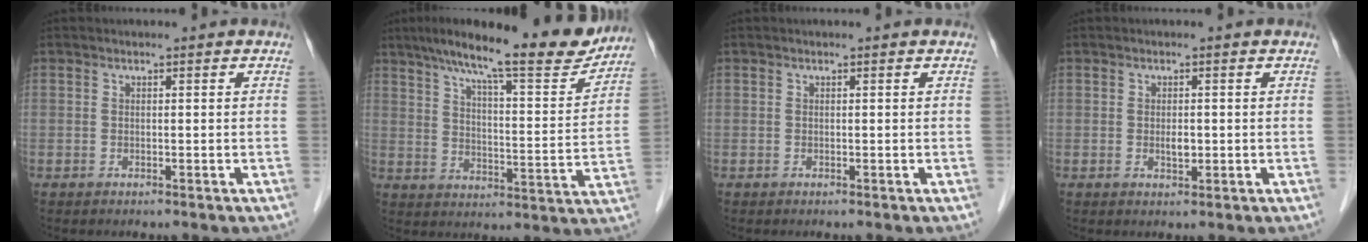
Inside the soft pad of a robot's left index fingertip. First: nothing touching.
{"total": 20.2, "force": [16.8, 2.6, 10.9], "torque": [-0.170, -0.006, 0.233]}
{"total": 0.0}
{"total": 1.5, "force": [-0.3, 0.7, 1.3], "torque": [-0.024, -0.005, -0.004]}